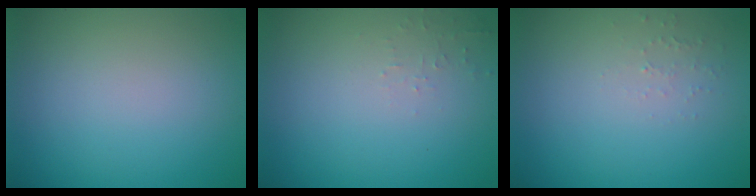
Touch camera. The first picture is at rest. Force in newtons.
{"total": 0.8, "press": 0.7, "slide": 0.1}
{"total": 0.8, "press": 0.8, "slide": 0.3}